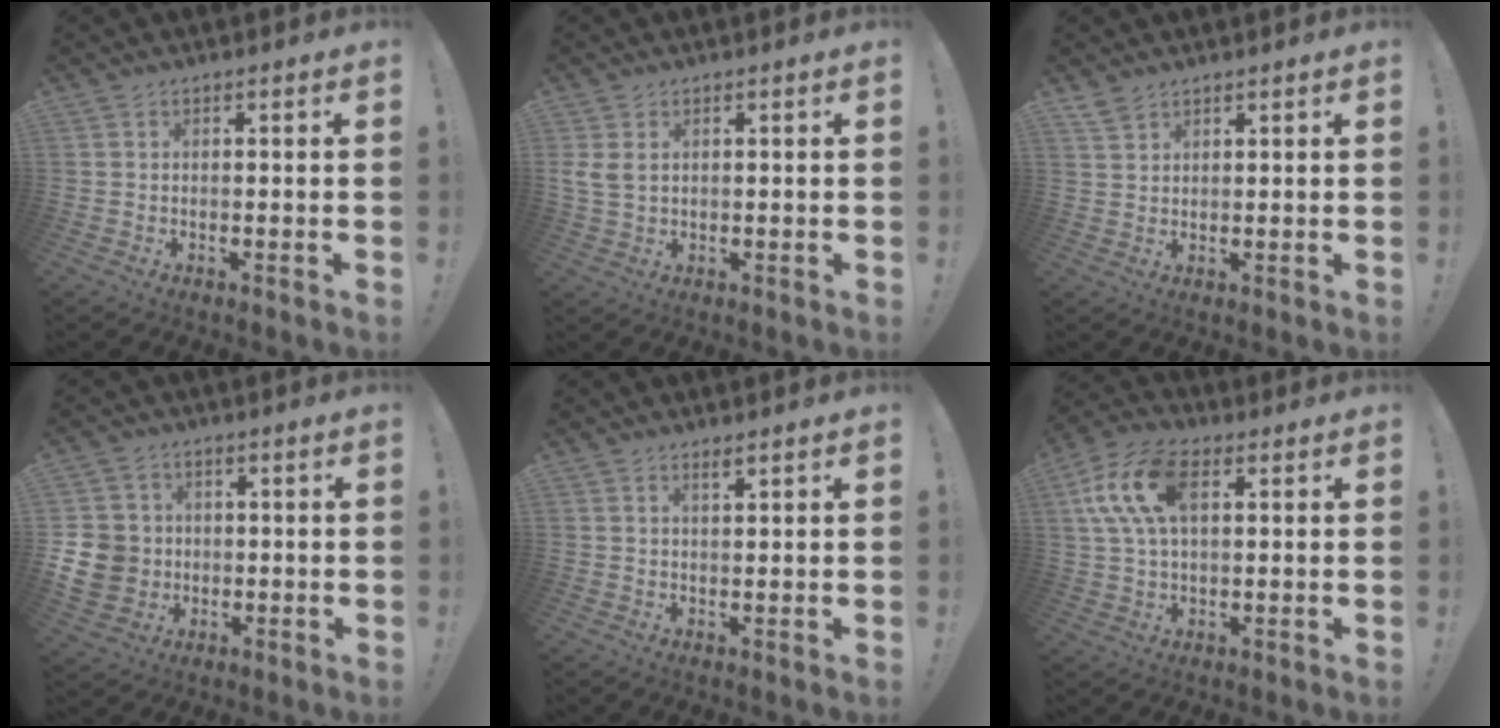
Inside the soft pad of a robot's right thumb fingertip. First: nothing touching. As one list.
[{"total": 3.9, "force": [1.6, 2.7, 2.2], "torque": [-0.051, -0.001, 0.032]}, {"total": 3.1, "force": [2.5, 1.4, 1.2], "torque": [-0.027, -0.013, 0.049]}, {"total": 11.0, "force": [-0.9, 10.0, 4.6], "torque": [-0.108, 0.016, -0.010]}, {"total": 1.7, "force": [1.4, 0.2, 1.0], "torque": [-0.009, -0.011, 0.022]}, {"total": 14.7, "force": [4.0, 8.5, 11.3], "torque": [-0.222, 0.005, 0.076]}]